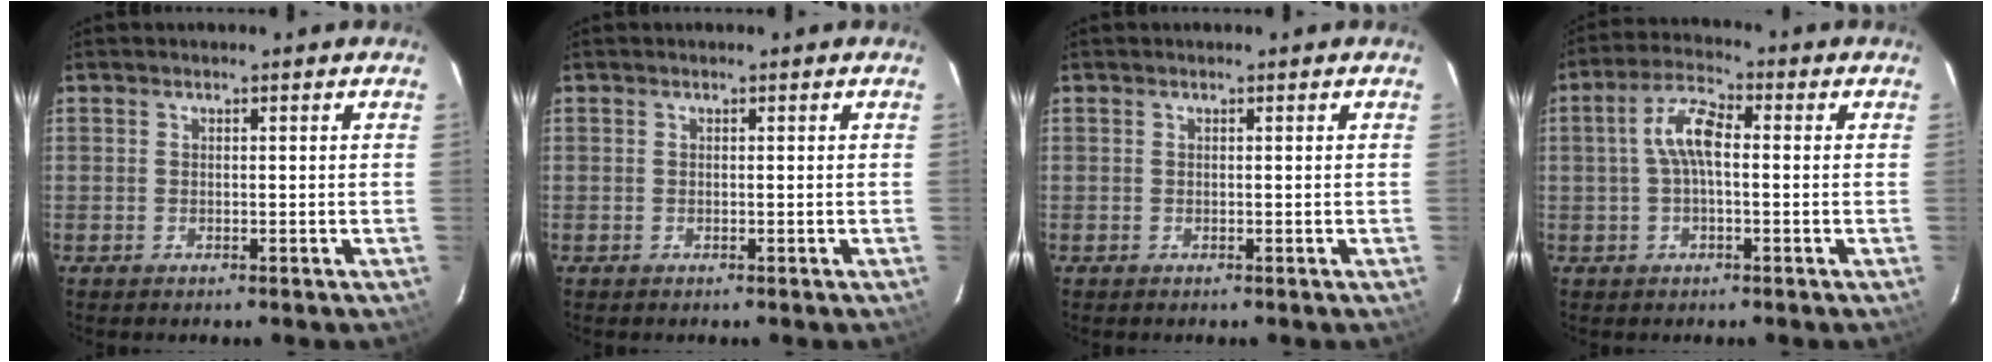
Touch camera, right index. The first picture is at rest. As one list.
[{"total": 0.0}, {"total": 0.0}, {"total": 6.6, "force": [0.1, 2.6, 6.0], "torque": [-0.125, 0.021, 0.000]}]